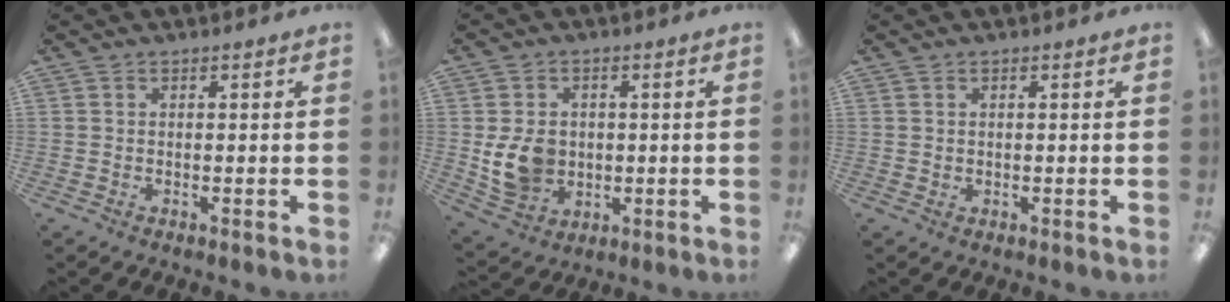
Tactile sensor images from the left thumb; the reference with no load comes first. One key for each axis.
{"total": 9.2, "fx": -0.3, "fy": 7.7, "fz": 5.1, "tx": -0.108, "ty": 0.011, "tz": 0.001}
{"total": 0.7, "fx": 0.4, "fy": 0.6, "fz": 0.0, "tx": -0.001, "ty": 0.003, "tz": 0.007}